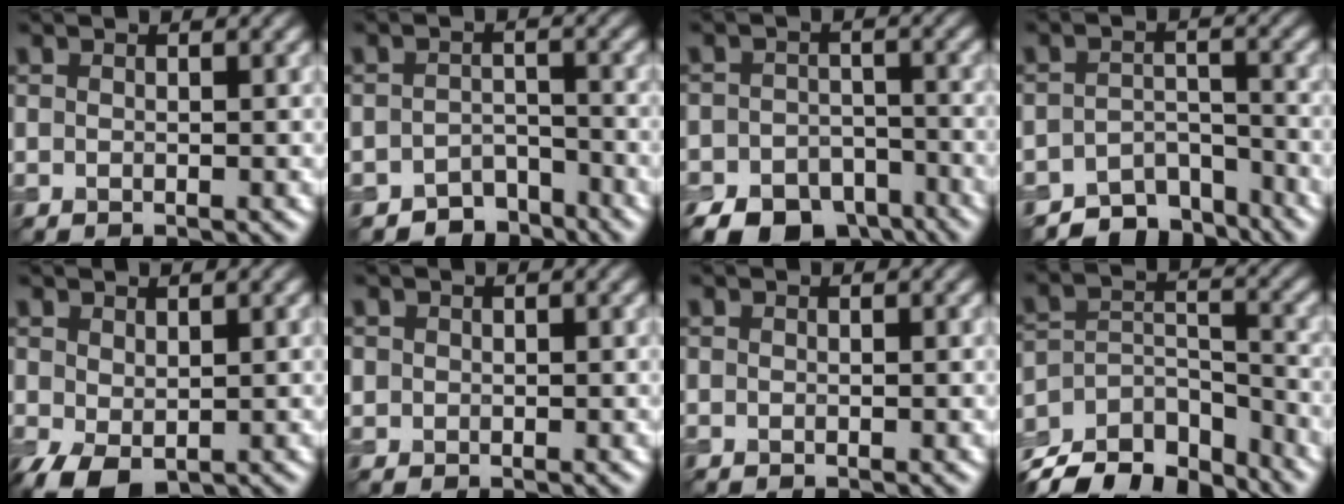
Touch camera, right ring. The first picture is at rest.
{"total": 3.4, "force": [-2.9, 1.6, 0.6], "torque": [0.003, 0.005, -0.050]}
{"total": 8.2, "force": [-6.1, 4.6, 3.1], "torque": [-0.050, -0.021, -0.093]}
{"total": 5.3, "force": [-4.7, 2.2, 1.3], "torque": [-0.008, -0.008, -0.075]}
{"total": 2.9, "force": [-0.5, 1.8, 2.2], "torque": [-0.053, -0.008, -0.005]}
{"total": 0.6, "force": [0.1, 0.6, 0.0], "torque": [0.005, -0.002, 0.003]}
{"total": 0.0}
{"total": 9.5, "force": [-8.2, 3.7, 3.2], "torque": [-0.058, 0.005, -0.140]}